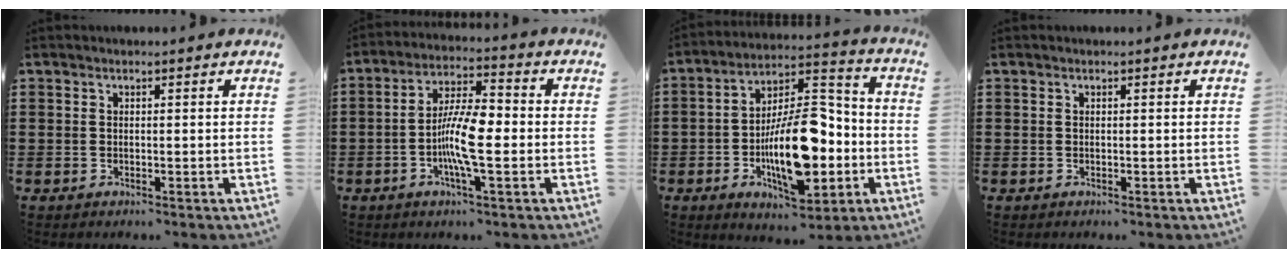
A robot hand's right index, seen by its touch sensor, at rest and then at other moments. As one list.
[{"total": 9.0, "force": [-1.8, 2.3, 8.5], "torque": [-0.165, -0.001, -0.036]}, {"total": 15.2, "force": [-4.4, 6.8, 12.9], "torque": [-0.232, 0.005, -0.078]}, {"total": 0.0}]